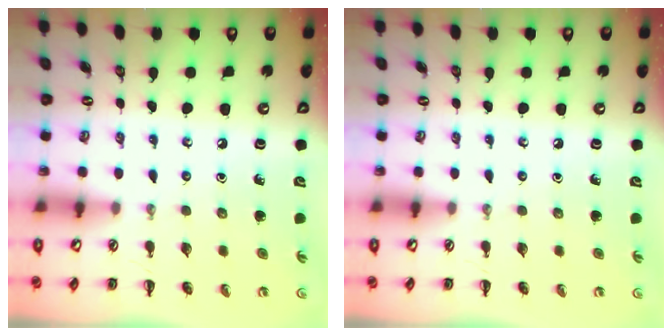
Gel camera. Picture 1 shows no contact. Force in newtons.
{"total": 0.0}